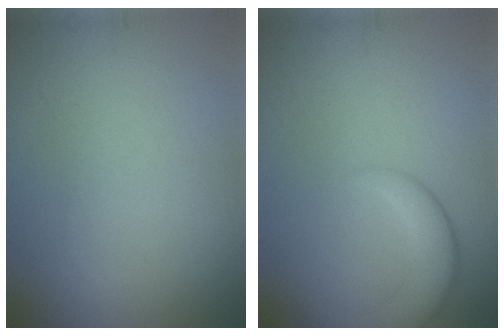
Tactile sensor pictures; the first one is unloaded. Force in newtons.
{"total": 4.0, "press": 4.0, "slide": 0.2}